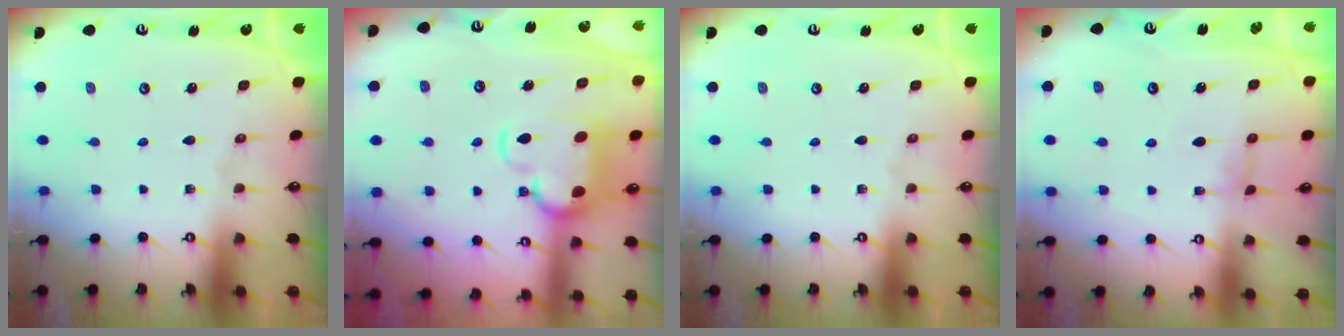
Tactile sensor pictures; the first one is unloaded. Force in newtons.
{"total": 6.4, "press": 6.2, "slide": 1.7}
{"total": 0.0}
{"total": 1.5, "press": 1.4, "slide": 0.6}